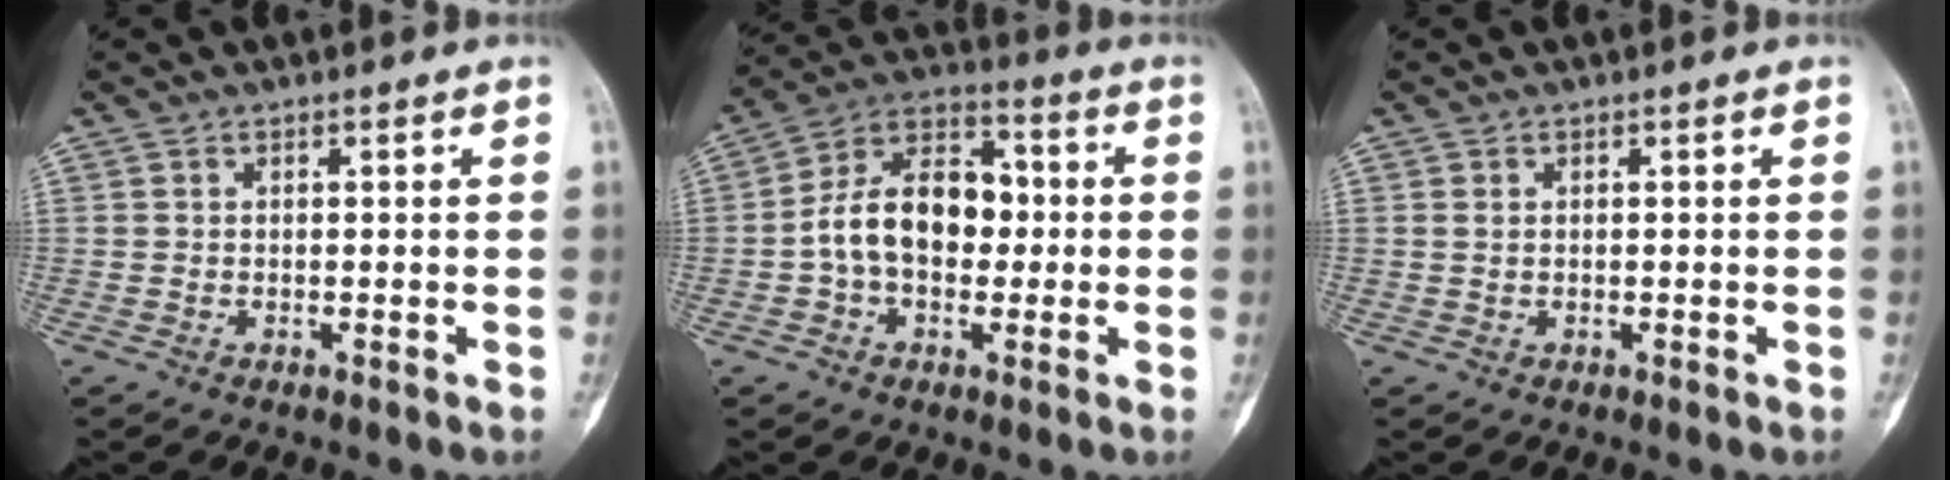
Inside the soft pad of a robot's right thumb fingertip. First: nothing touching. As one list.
[{"total": 14.0, "force": [-0.7, 9.4, 10.4], "torque": [-0.157, 0.040, -0.020]}, {"total": 0.8, "force": [0.2, 0.6, 0.5], "torque": [-0.012, 0.003, 0.007]}]